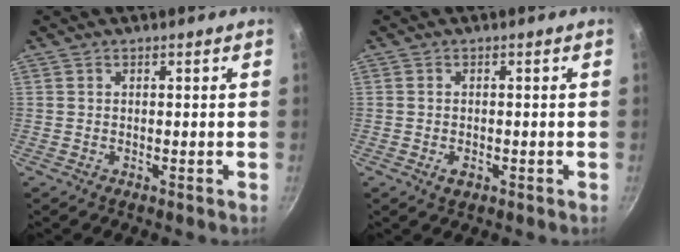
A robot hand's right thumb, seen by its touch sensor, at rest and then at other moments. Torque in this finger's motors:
{"motor_torque": [-0.72, -0.19, 0.05, -0.01, 0.05]}